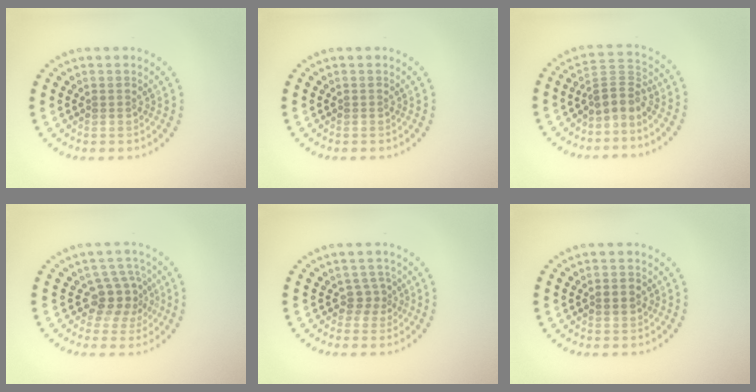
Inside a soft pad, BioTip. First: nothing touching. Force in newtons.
{"total": 0.0}
{"total": 2.8, "press": 2.0, "slide": 1.9}
{"total": 3.2, "press": 2.4, "slide": 2.1}
{"total": 1.6, "press": 1.0, "slide": 1.2}
{"total": 1.0, "press": 1.0, "slide": 0.1}